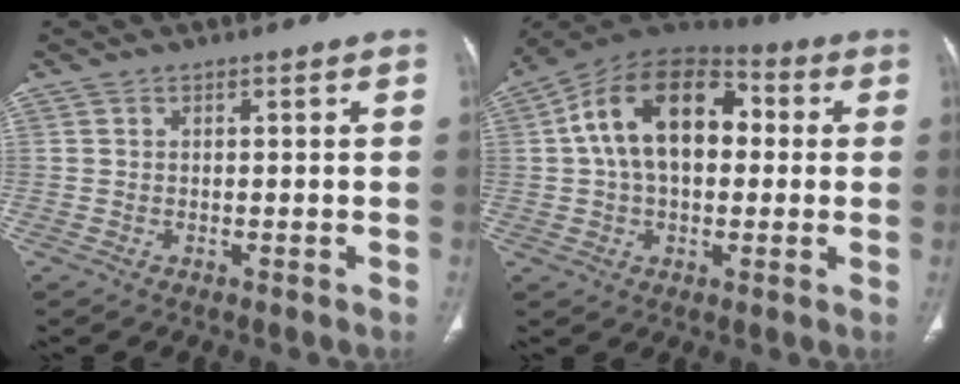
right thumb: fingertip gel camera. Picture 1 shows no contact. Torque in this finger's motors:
{"motor_torque": [0.76, 4.25, 1.44, -0.22, 0.22]}